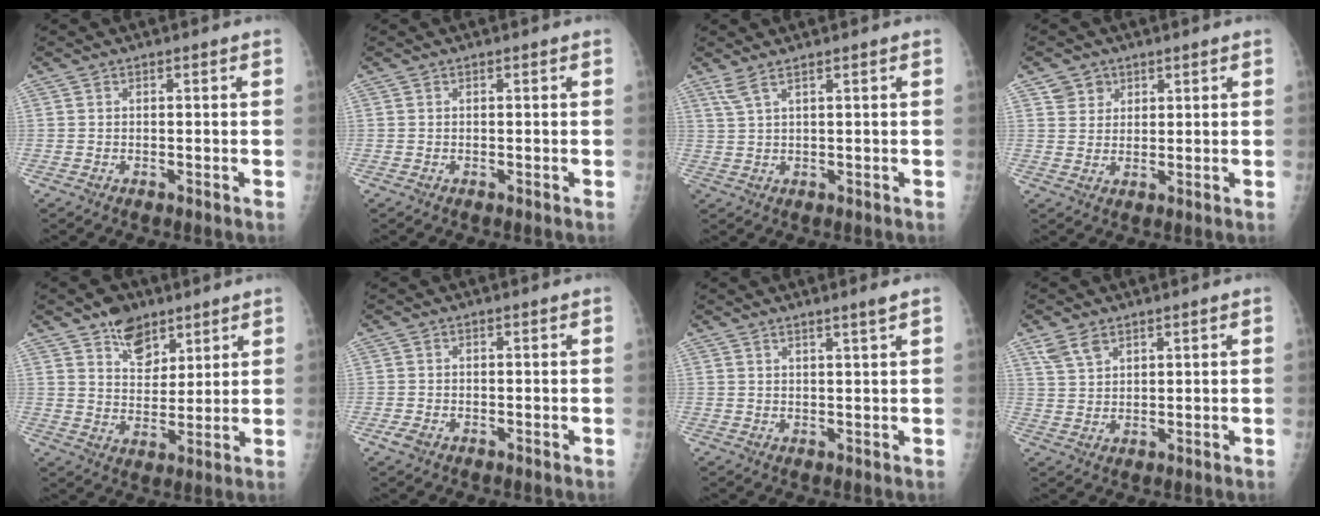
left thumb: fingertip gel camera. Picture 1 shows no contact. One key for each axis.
{"total": 0.0}
{"total": 2.7, "fx": 1.9, "fy": 0.5, "fz": 1.8, "tx": -0.046, "ty": 0.003, "tz": 0.048}
{"total": 3.7, "fx": 2.2, "fy": 3.0, "fz": 0.4, "tx": 0.016, "ty": -0.013, "tz": 0.038}
{"total": 8.8, "fx": 5.8, "fy": 5.5, "fz": 3.7, "tx": -0.026, "ty": -0.035, "tz": 0.099}
{"total": 1.5, "fx": -0.7, "fy": 1.1, "fz": 0.9, "tx": -0.018, "ty": -0.001, "tz": -0.013}
{"total": 2.3, "fx": 1.6, "fy": -0.4, "fz": 1.5, "tx": -0.024, "ty": -0.016, "tz": 0.030}
{"total": 4.4, "fx": 2.9, "fy": 2.4, "fz": 2.2, "tx": -0.034, "ty": -0.007, "tz": 0.065}